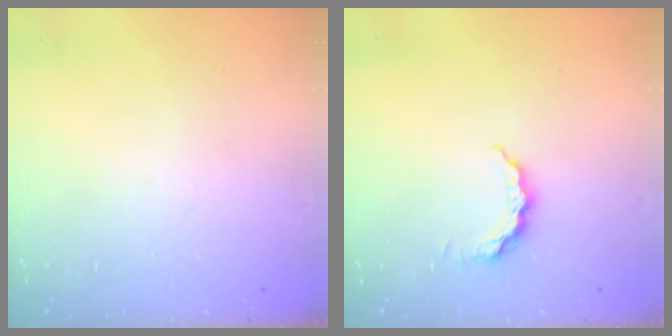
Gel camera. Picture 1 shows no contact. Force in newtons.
{"total": 6.4, "press": 6.4, "slide": 0.6}